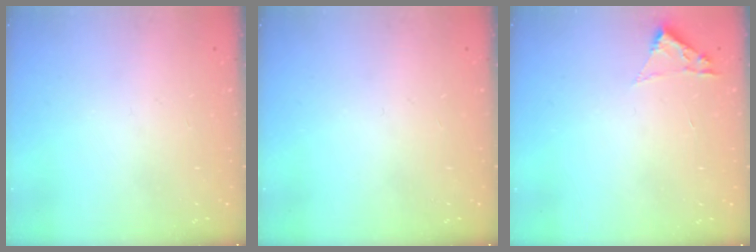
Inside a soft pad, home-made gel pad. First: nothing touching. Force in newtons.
{"total": 0.0}
{"total": 1.8, "press": 1.8, "slide": 0.2}